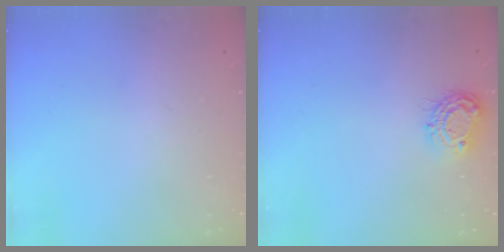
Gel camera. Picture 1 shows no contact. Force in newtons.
{"total": 9.0, "press": 9.0, "slide": 0.5}